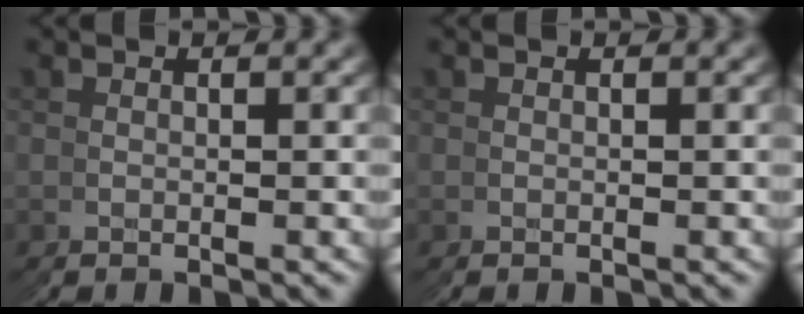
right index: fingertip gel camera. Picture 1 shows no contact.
{"total": 0.0}